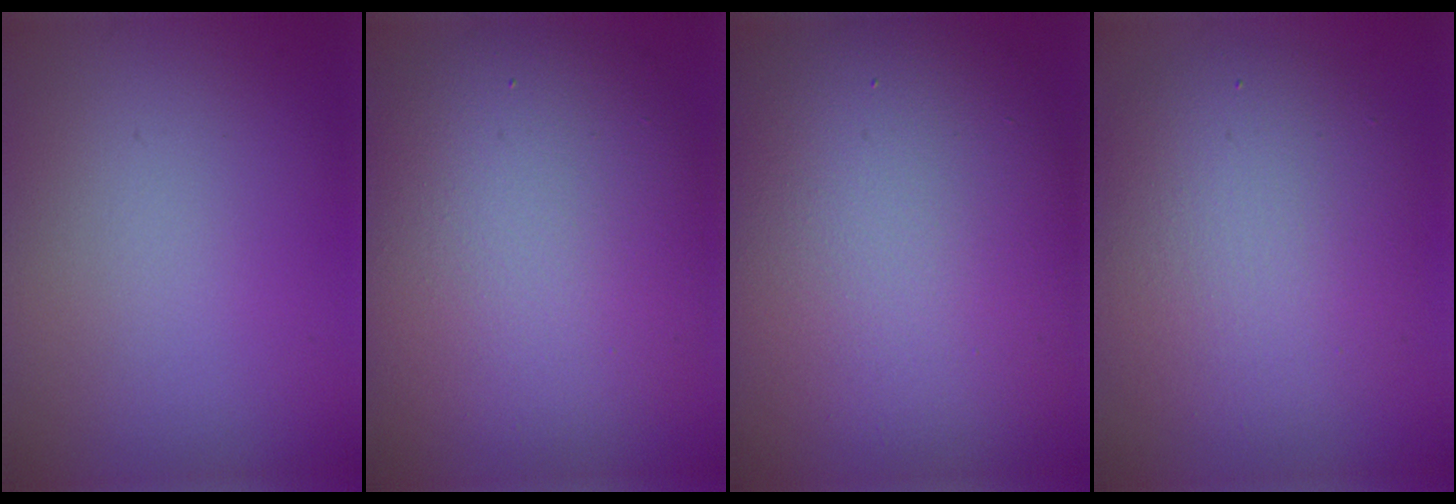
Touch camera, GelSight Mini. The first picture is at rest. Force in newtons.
{"total": 11.4, "press": 11.4, "slide": 1.0}
{"total": 14.9, "press": 14.9, "slide": 0.6}
{"total": 7.1, "press": 7.1, "slide": 0.6}